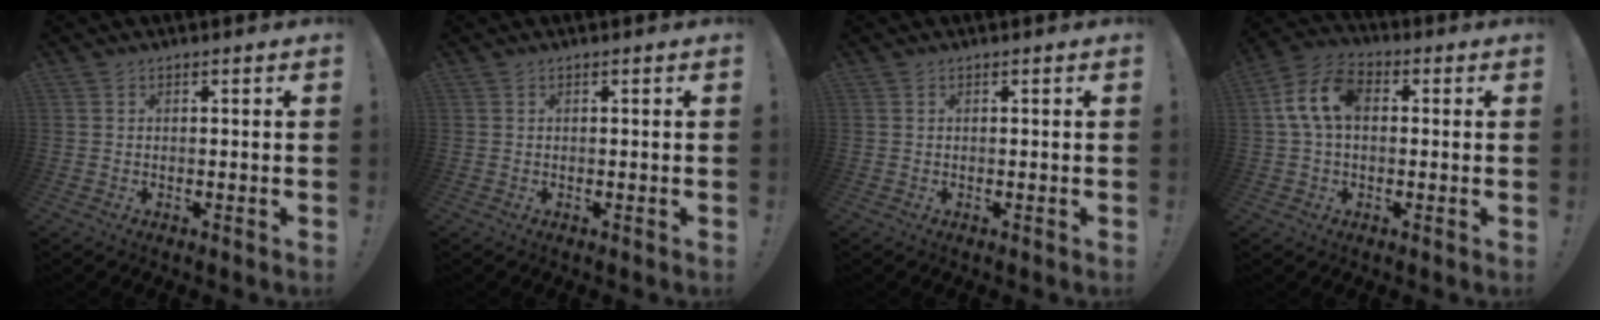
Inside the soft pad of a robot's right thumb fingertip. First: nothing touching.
{"total": 0.0}
{"total": 0.0}
{"total": 11.0, "force": [1.5, 7.0, 8.3], "torque": [-0.164, 0.014, 0.031]}